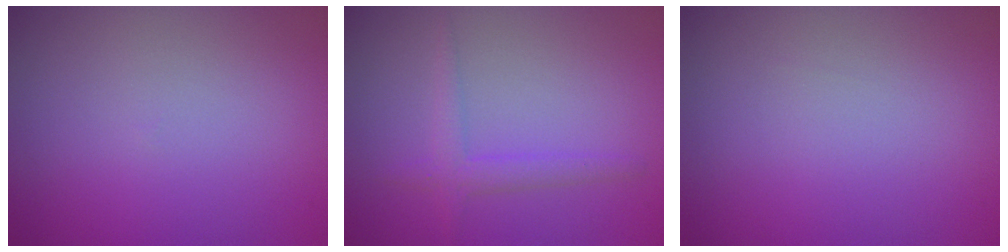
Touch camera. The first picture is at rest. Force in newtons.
{"total": 1.7, "press": 1.7, "slide": 0.0}
{"total": 0.0}